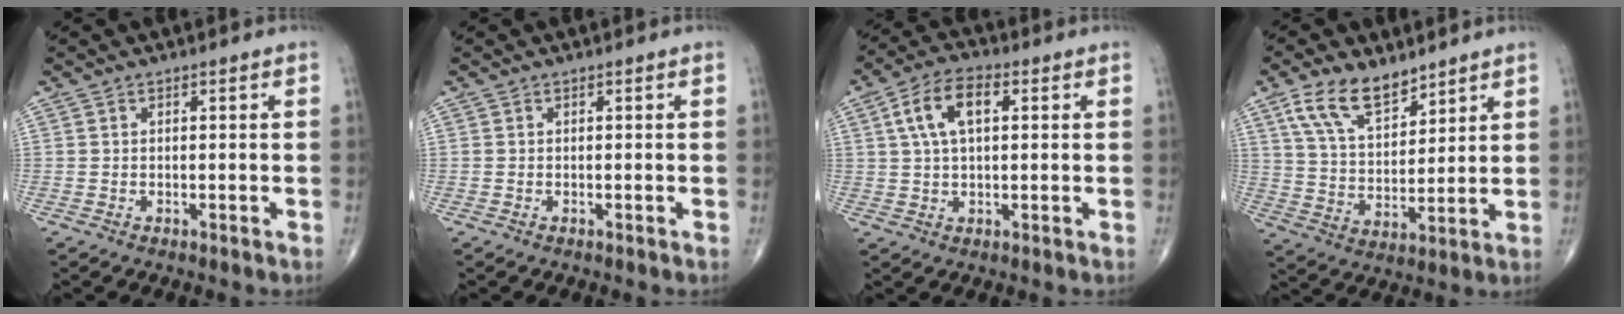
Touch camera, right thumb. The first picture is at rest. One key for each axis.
{"total": 0.0}
{"total": 9.0, "fx": 2.4, "fy": 4.6, "fz": 7.4, "tx": -0.140, "ty": 0.016, "tz": 0.040}
{"total": 11.5, "fx": 7.6, "fy": 5.6, "fz": 6.5, "tx": -0.102, "ty": -0.038, "tz": 0.151}